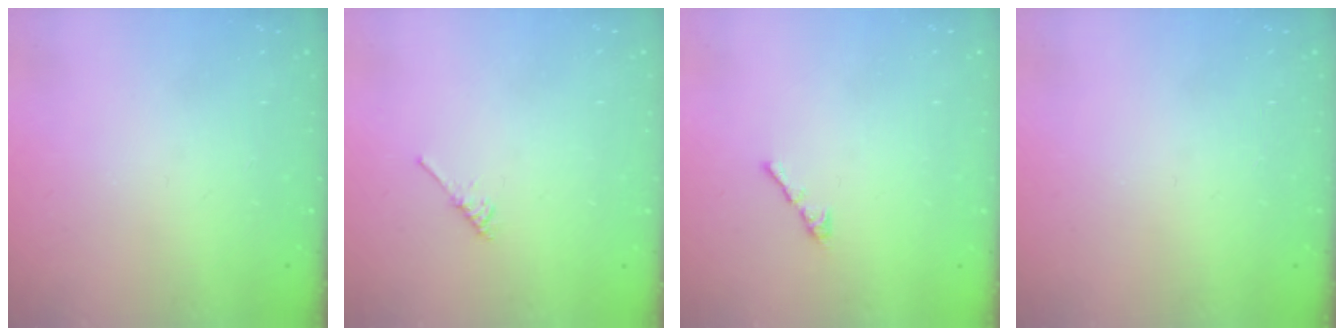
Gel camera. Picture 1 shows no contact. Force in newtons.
{"total": 2.1, "press": 2.1, "slide": 0.4}
{"total": 0.6, "press": 0.4, "slide": 0.4}
{"total": 0.0}